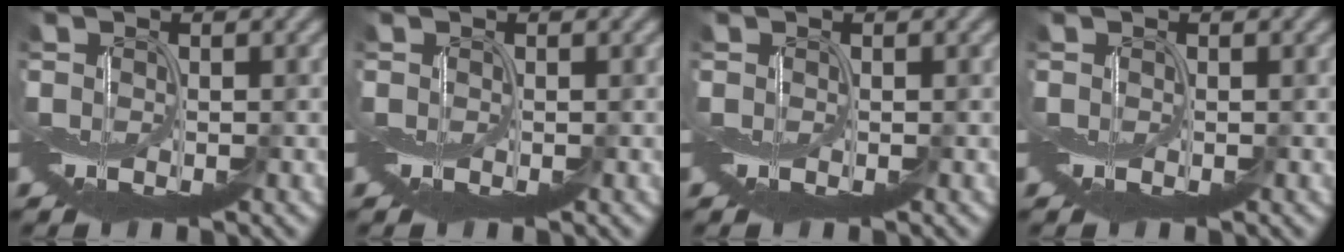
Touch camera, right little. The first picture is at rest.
{"total": 0.0}
{"total": 0.0}
{"total": 0.0}